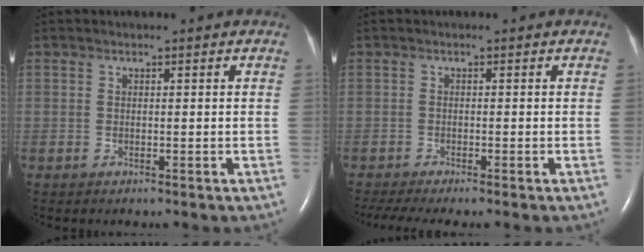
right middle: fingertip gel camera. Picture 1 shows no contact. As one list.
[{"total": 4.4, "force": [-3.6, -0.2, 2.5], "torque": [-0.044, -0.008, -0.061]}]